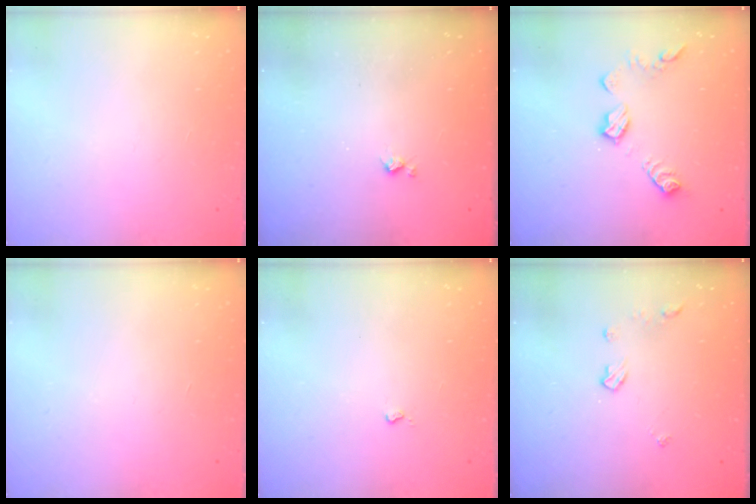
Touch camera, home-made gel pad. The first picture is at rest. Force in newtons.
{"total": 3.2, "press": 3.2, "slide": 0.5}
{"total": 10.9, "press": 10.9, "slide": 0.7}
{"total": 0.0}
{"total": 2.7, "press": 2.6, "slide": 0.4}
{"total": 4.6, "press": 4.5, "slide": 0.8}